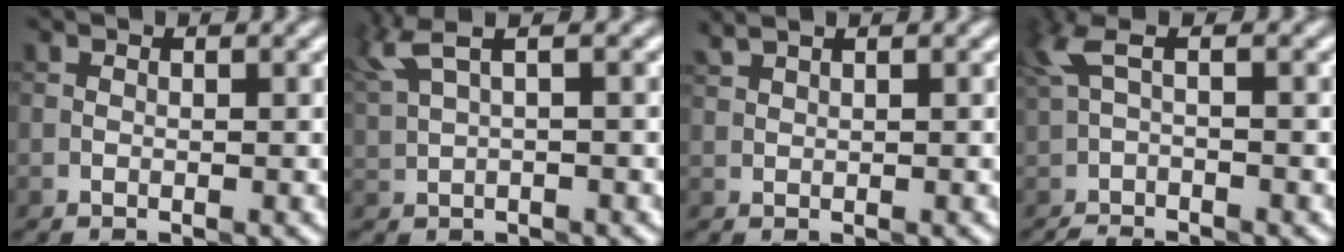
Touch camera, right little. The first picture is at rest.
{"total": 3.0, "force": [1.8, 0.7, 2.3], "torque": [-0.053, 0.016, 0.043]}
{"total": 1.1, "force": [1.0, 0.2, 0.4], "torque": [-0.007, 0.006, 0.016]}
{"total": 2.7, "force": [-0.6, 0.6, 2.6], "torque": [-0.056, -0.005, -0.013]}